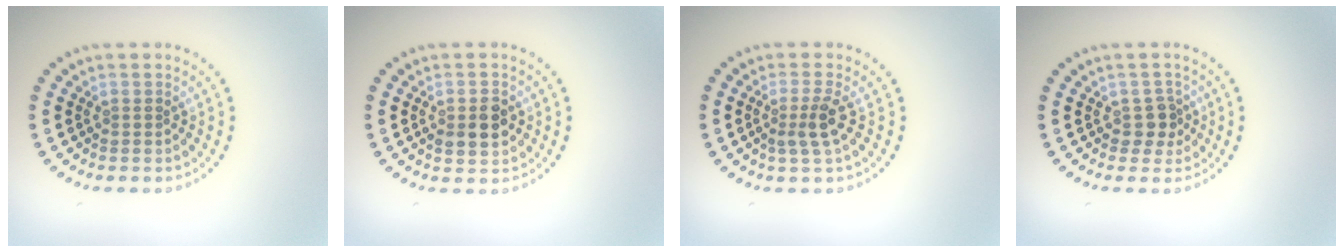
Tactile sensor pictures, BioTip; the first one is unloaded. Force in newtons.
{"total": 3.0, "press": 3.0, "slide": 0.1}
{"total": 2.4, "press": 1.8, "slide": 1.5}
{"total": 1.8, "press": 1.4, "slide": 1.1}